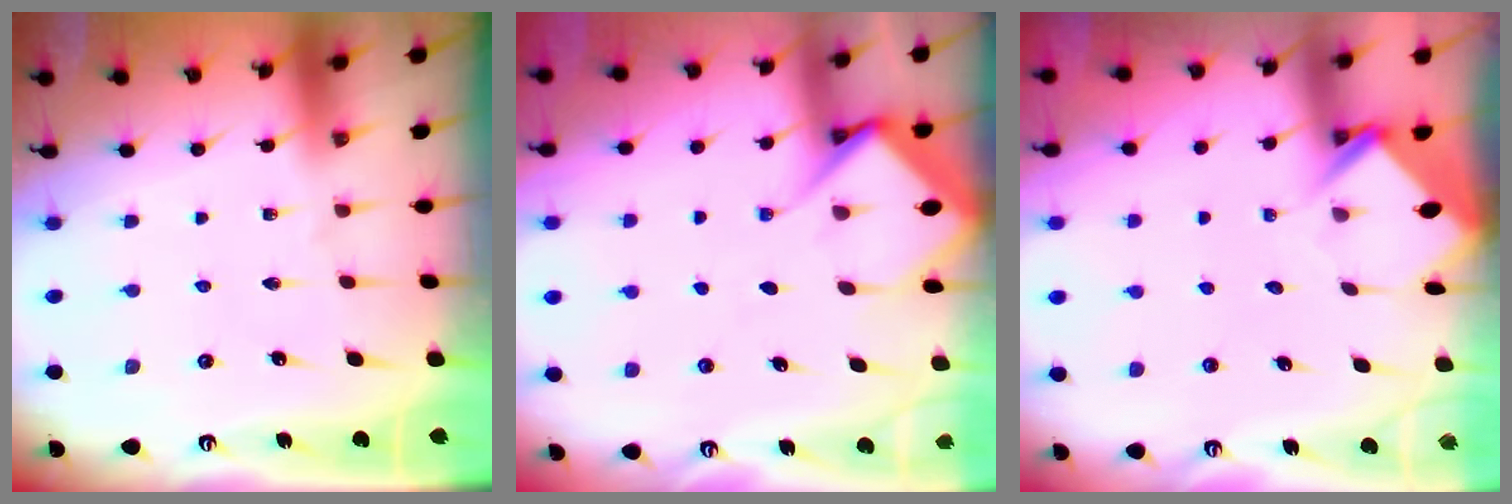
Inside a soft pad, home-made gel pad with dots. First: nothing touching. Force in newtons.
{"total": 8.5, "press": 8.4, "slide": 0.8}
{"total": 3.9, "press": 3.9, "slide": 0.2}